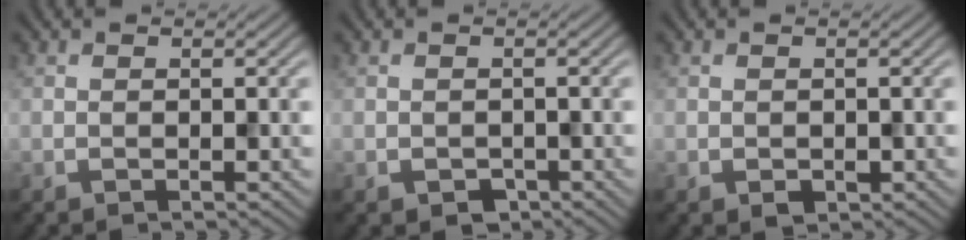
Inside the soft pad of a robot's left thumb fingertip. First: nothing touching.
{"total": 1.4, "force": [-0.6, 1.1, 0.5], "torque": [-0.010, -0.010, -0.011]}
{"total": 1.0, "force": [-0.2, 0.8, 0.5], "torque": [-0.010, -0.007, -0.003]}